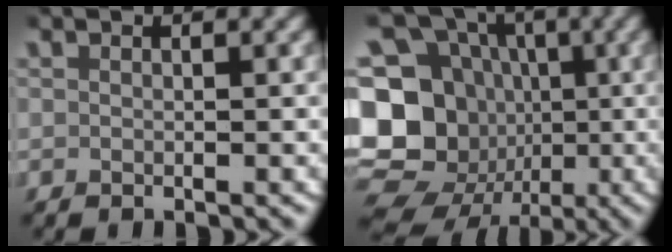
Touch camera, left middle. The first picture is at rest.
{"total": 18.0, "force": [-2.6, 15.8, 8.1], "torque": [-0.178, -0.061, -0.041]}